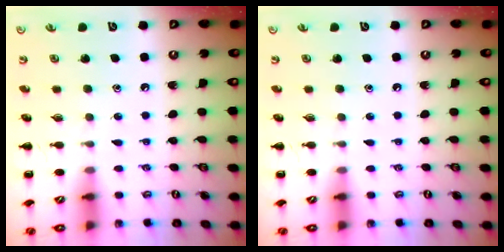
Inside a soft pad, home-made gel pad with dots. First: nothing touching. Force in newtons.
{"total": 0.0}